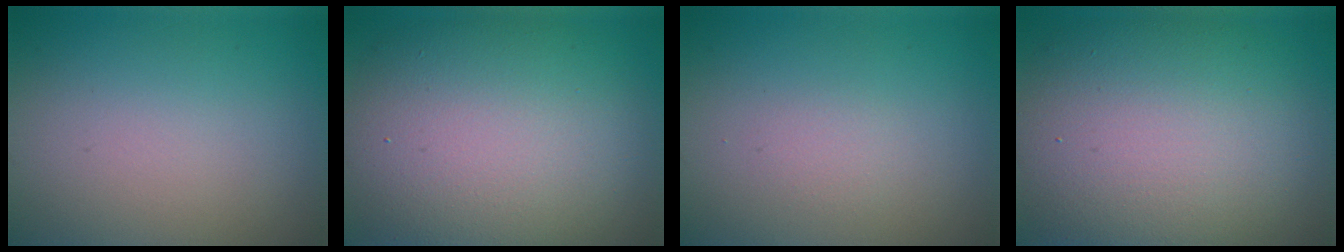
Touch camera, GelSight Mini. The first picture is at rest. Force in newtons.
{"total": 12.5, "press": 12.5, "slide": 0.7}
{"total": 0.9, "press": 0.9, "slide": 0.0}
{"total": 12.6, "press": 12.5, "slide": 0.9}